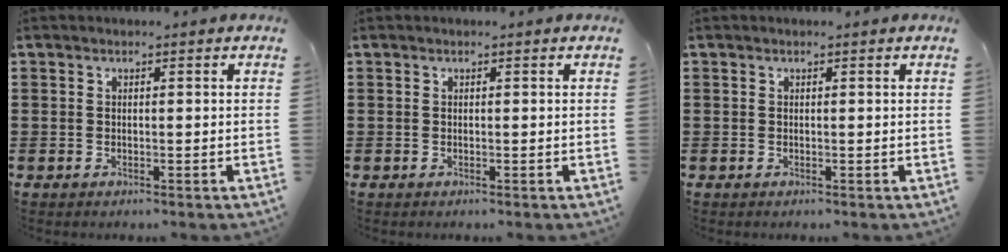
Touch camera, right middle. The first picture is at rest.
{"total": 0.0}
{"total": 0.0}